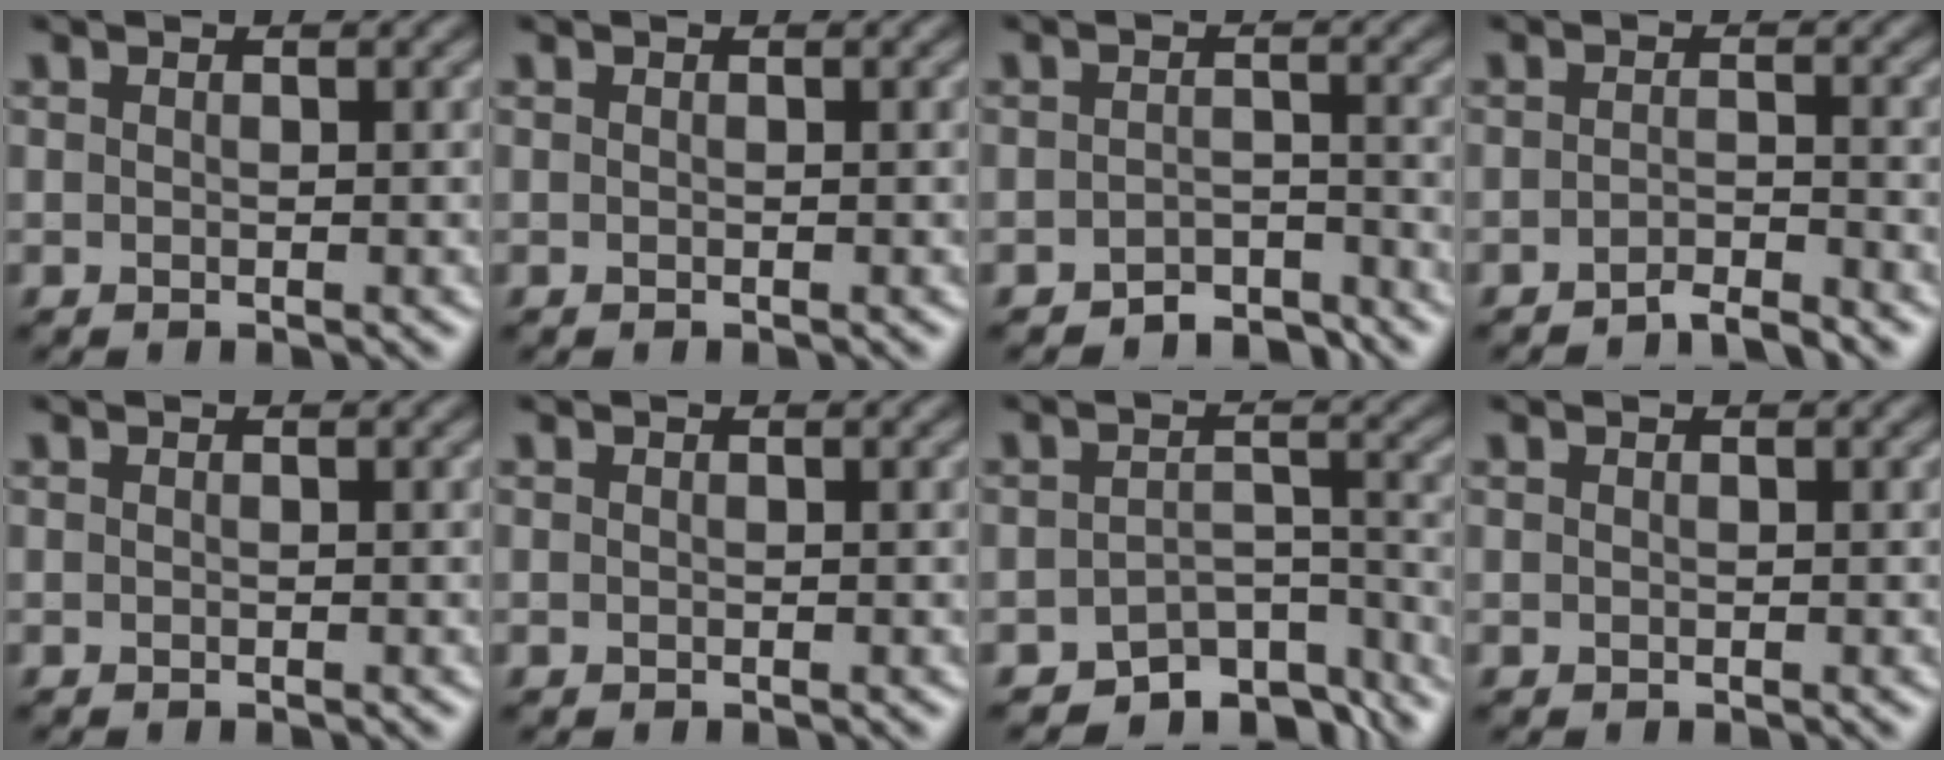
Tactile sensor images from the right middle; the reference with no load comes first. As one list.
[{"total": 0.0}, {"total": 3.0, "force": [-2.8, 1.1, 0.7], "torque": [-0.005, 0.005, -0.048]}, {"total": 2.1, "force": [-1.9, 0.2, 0.7], "torque": [-0.006, 0.002, -0.039]}, {"total": 0.0}, {"total": 0.0}, {"total": 7.0, "force": [-5.9, 2.9, 2.3], "torque": [-0.019, -0.017, -0.089]}, {"total": 0.0}]